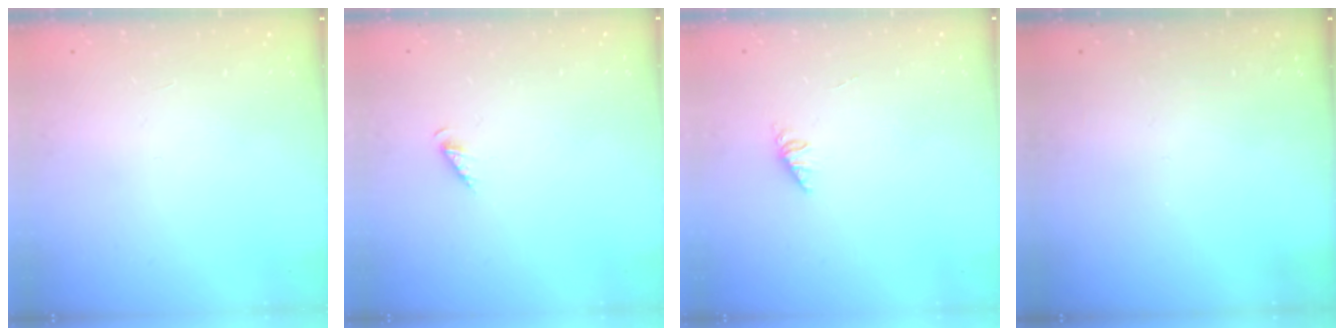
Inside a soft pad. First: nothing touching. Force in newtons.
{"total": 2.1, "press": 2.1, "slide": 0.4}
{"total": 1.0, "press": 1.0, "slide": 0.3}
{"total": 0.0}